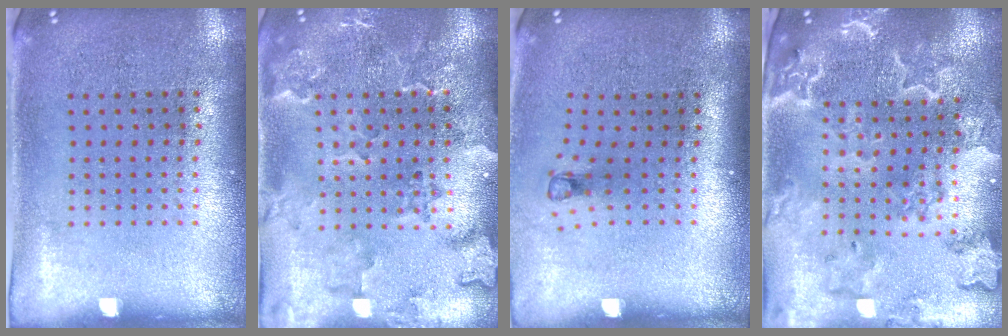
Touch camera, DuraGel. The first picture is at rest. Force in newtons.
{"total": 2.3, "press": 2.2, "slide": 0.8}
{"total": 0.8, "press": 0.4, "slide": 0.7}
{"total": 3.4, "press": 3.0, "slide": 1.5}